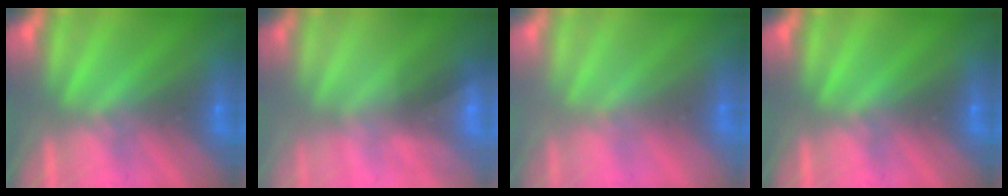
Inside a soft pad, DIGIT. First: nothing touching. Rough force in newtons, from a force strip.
{"total": 2.3}
{"total": 2.9}
{"total": 0.0}